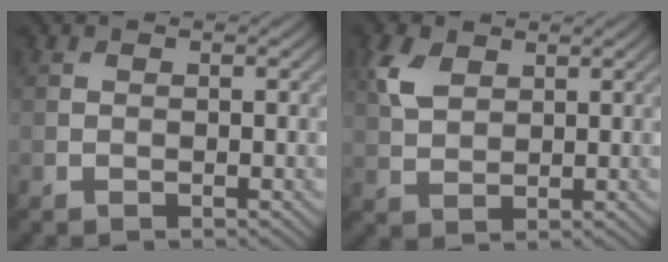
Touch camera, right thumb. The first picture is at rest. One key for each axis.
{"total": 4.4, "fx": 2.2, "fy": 2.7, "fz": 2.7, "tx": -0.071, "ty": 0.005, "tz": 0.046}